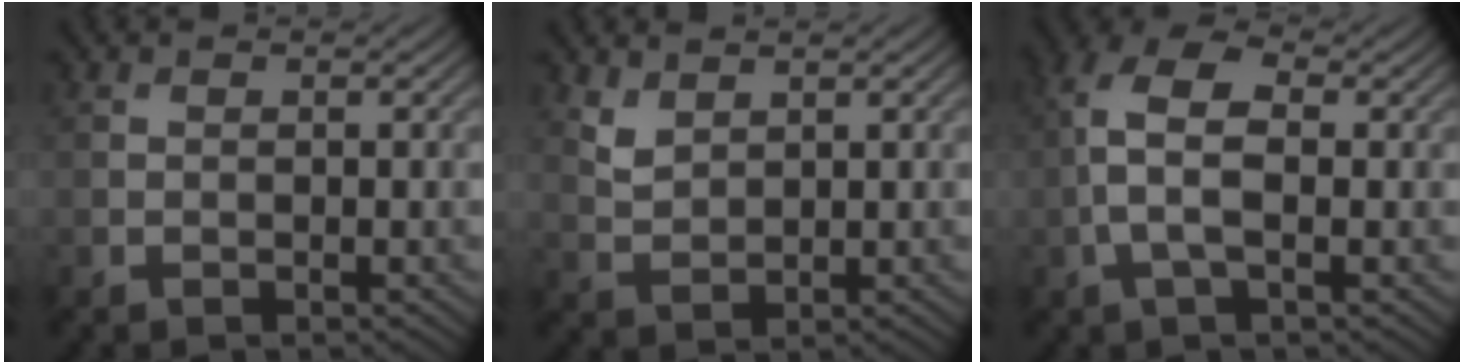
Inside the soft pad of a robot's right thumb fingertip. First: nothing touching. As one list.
[{"total": 2.5, "force": [1.9, 1.2, 1.2], "torque": [-0.035, -0.004, 0.046]}, {"total": 6.6, "force": [-0.3, 3.1, 5.8], "torque": [-0.138, 0.015, -0.016]}]